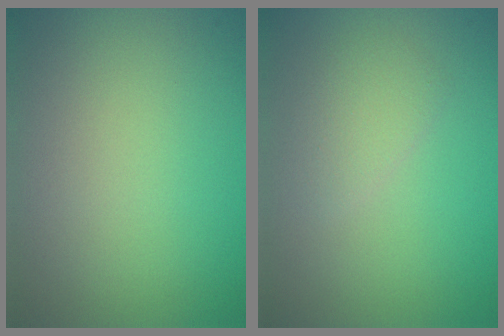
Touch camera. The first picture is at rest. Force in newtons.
{"total": 1.6, "press": 1.6, "slide": 0.0}